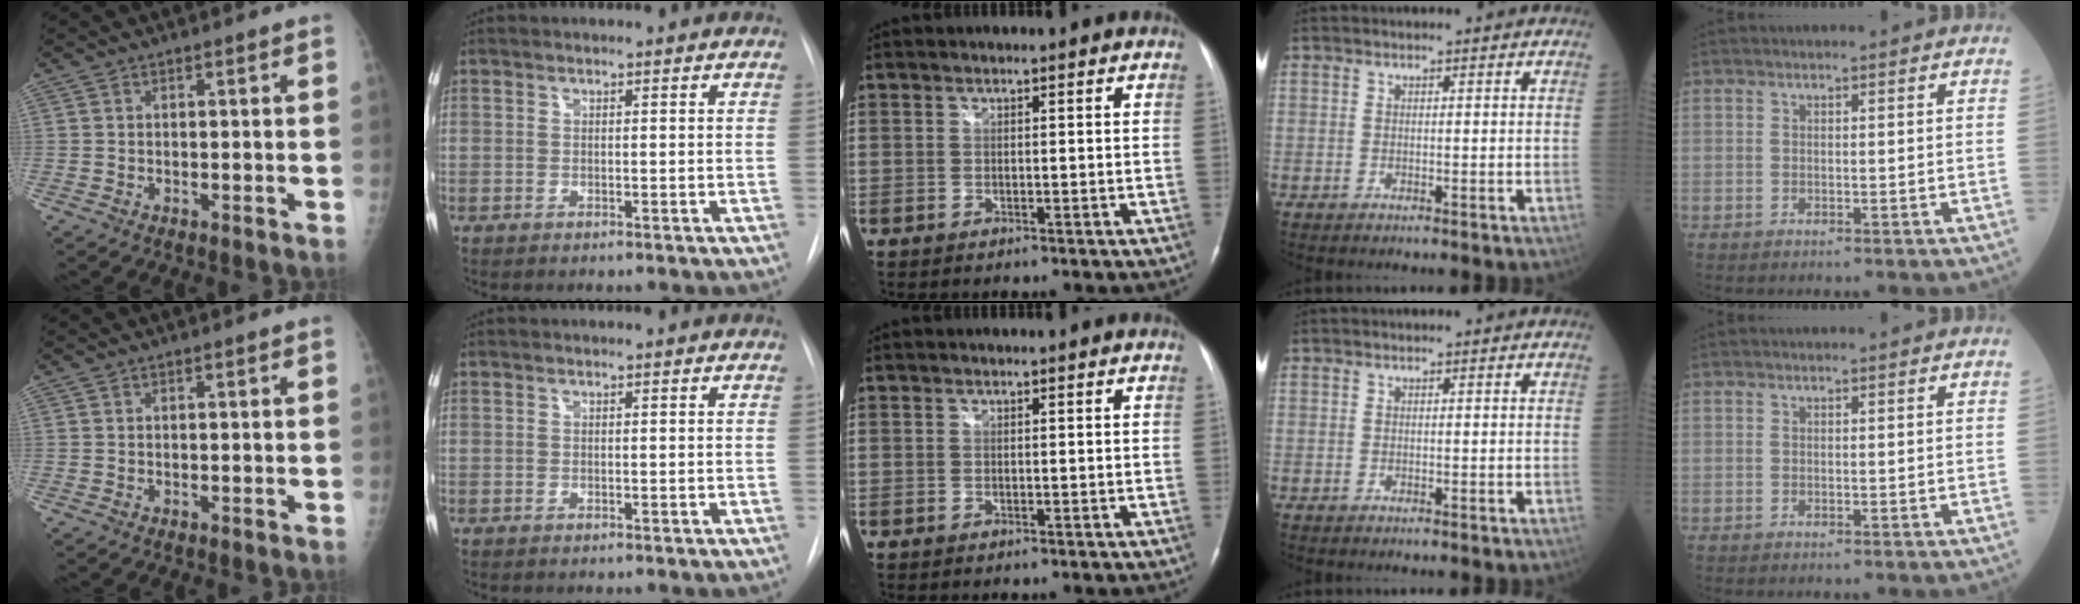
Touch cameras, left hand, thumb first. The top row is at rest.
{}